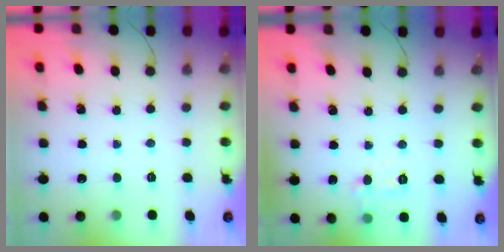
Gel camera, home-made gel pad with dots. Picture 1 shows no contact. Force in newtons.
{"total": 5.0, "press": 4.9, "slide": 1.1}